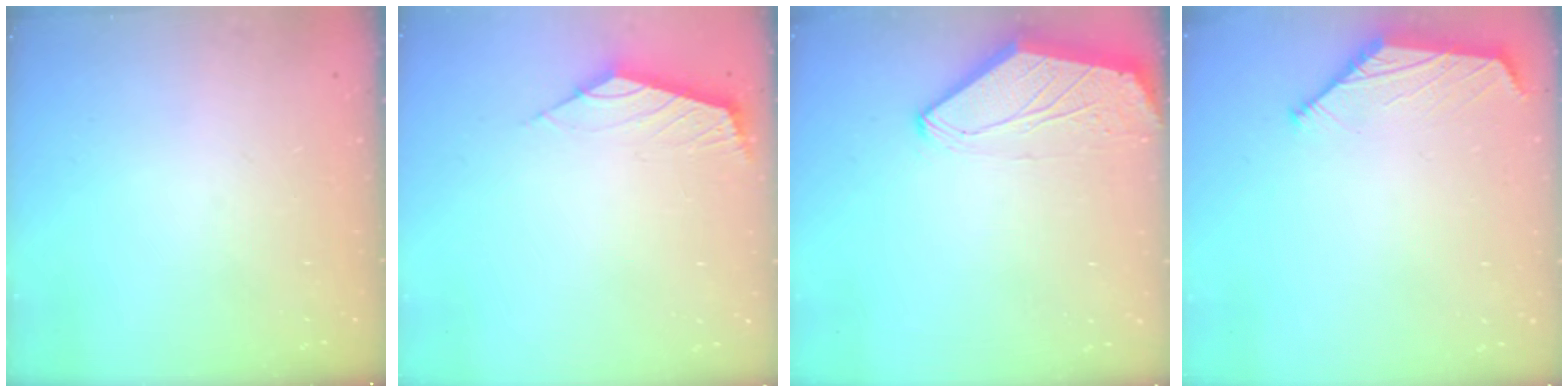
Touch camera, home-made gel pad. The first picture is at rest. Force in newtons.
{"total": 2.5, "press": 2.4, "slide": 0.6}
{"total": 0.0}
{"total": 0.0}